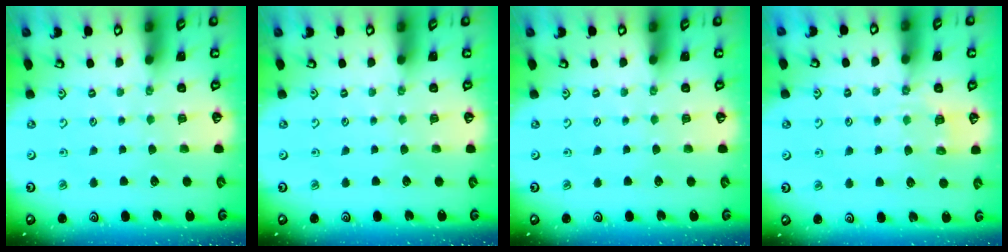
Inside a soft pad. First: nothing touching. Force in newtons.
{"total": 0.0}
{"total": 0.0}
{"total": 5.1, "press": 5.0, "slide": 1.0}